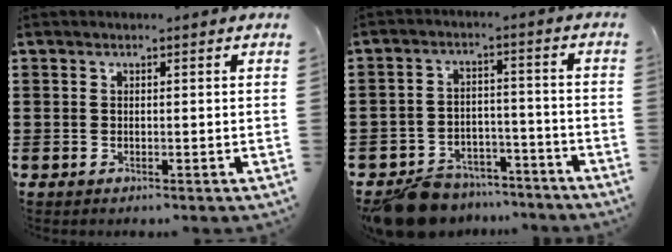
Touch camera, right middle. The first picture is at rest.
{"total": 8.2, "force": [-7.7, 2.2, 1.7], "torque": [-0.036, 0.023, -0.149]}